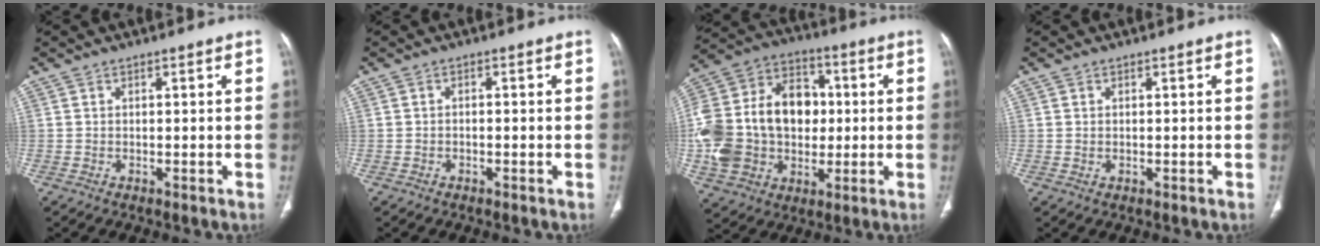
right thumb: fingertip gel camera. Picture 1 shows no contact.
{"total": 0.6, "force": [-0.3, 0.4, 0.4], "torque": [-0.008, 0.005, -0.007]}
{"total": 24.0, "force": [-0.1, 17.8, 16.0], "torque": [-0.311, 0.033, 0.011]}
{"total": 0.0}